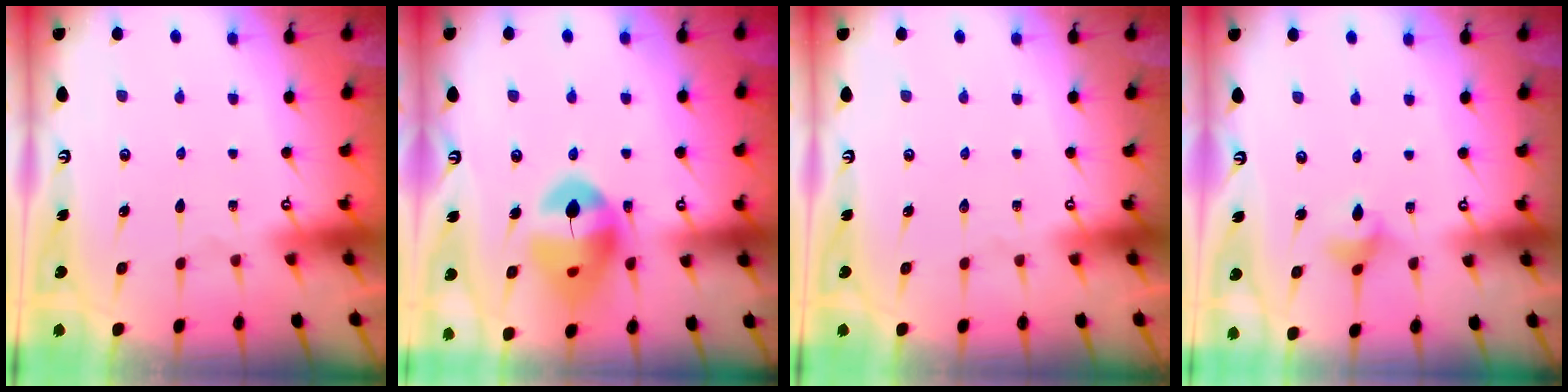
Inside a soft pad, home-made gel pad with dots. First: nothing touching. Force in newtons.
{"total": 15.2, "press": 15.0, "slide": 2.3}
{"total": 0.0}
{"total": 3.0, "press": 2.9, "slide": 0.6}